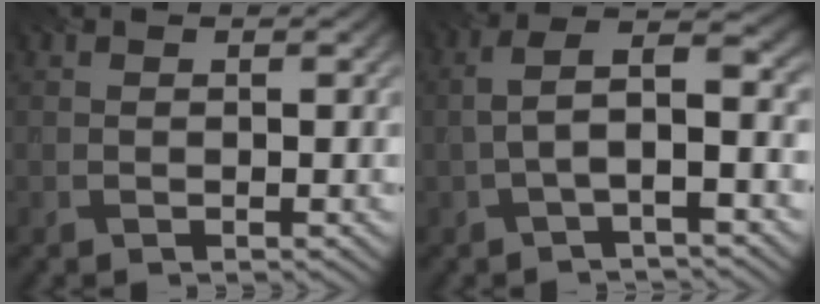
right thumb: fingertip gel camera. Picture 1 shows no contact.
{"total": 6.0, "force": [-1.2, 1.9, 5.6], "torque": [-0.110, 0.014, -0.028]}